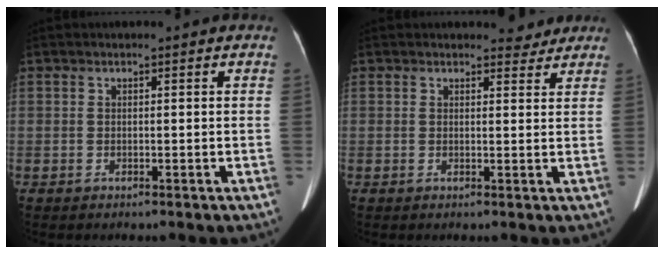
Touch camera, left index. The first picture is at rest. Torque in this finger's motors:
{"motor_torque": [-0.02, -0.20, 0.00, 0.02]}